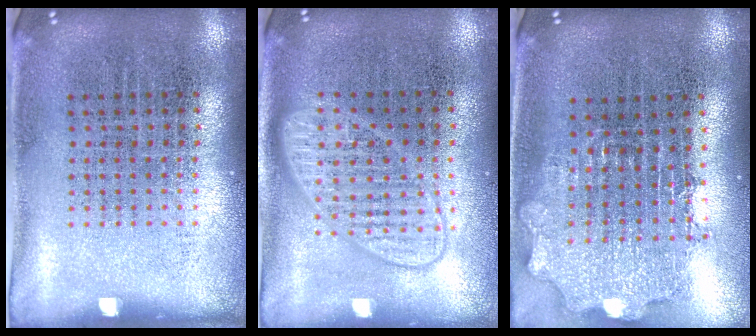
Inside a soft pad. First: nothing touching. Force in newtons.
{"total": 1.8, "press": 1.8, "slide": 0.3}
{"total": 2.0, "press": 1.6, "slide": 1.2}